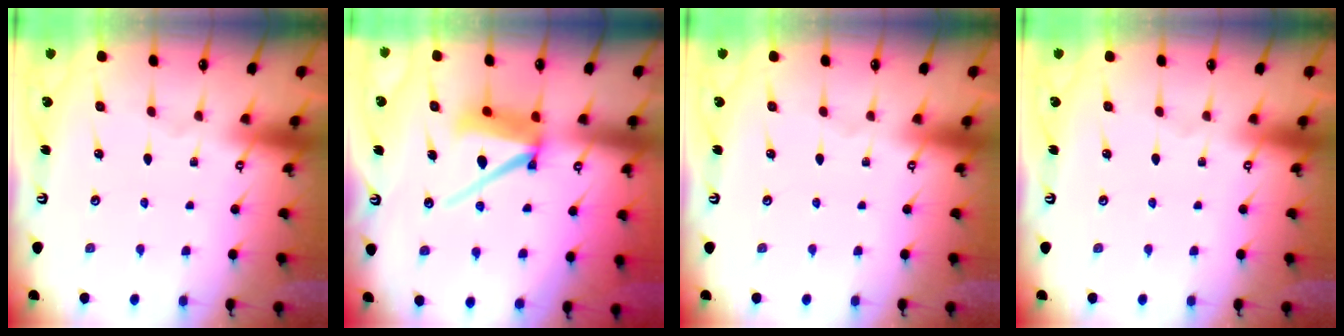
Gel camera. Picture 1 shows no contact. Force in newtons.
{"total": 10.1, "press": 10.0, "slide": 1.5}
{"total": 0.0}
{"total": 0.0}